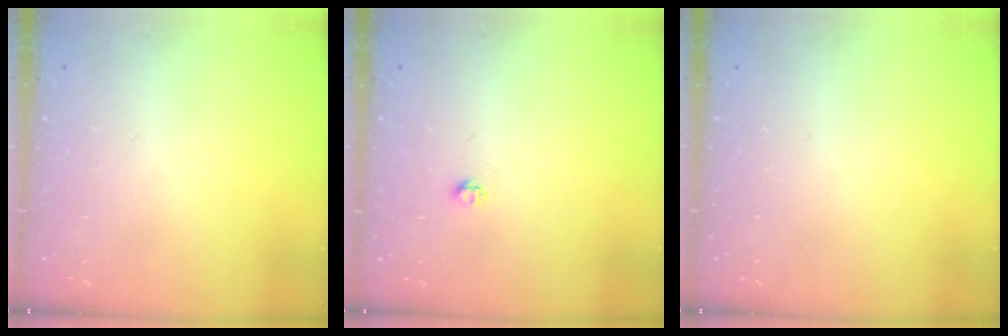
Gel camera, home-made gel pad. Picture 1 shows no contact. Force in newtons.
{"total": 2.7, "press": 2.7, "slide": 0.4}
{"total": 0.0}